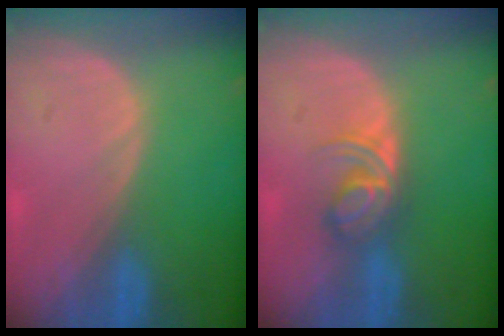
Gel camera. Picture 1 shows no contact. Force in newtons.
{"total": 5.7, "press": 4.7, "slide": 3.3}